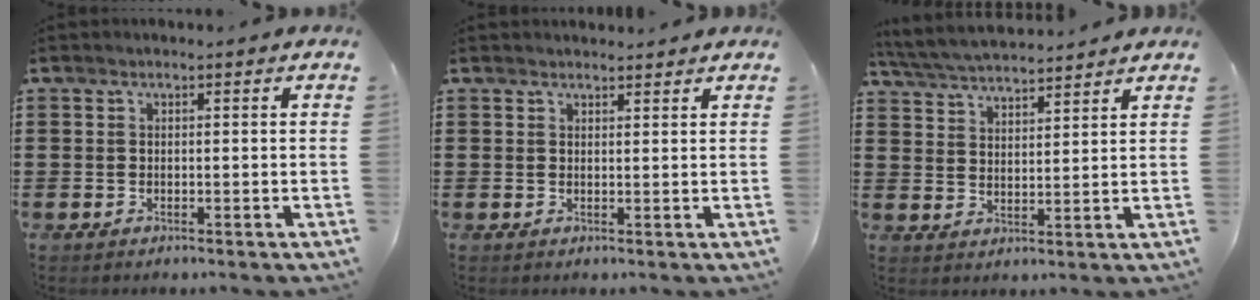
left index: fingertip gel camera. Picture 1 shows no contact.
{"total": 1.5, "force": [1.4, 0.2, 0.1], "torque": [-0.006, 0.001, 0.028]}
{"total": 5.1, "force": [5.0, 0.1, 1.1], "torque": [-0.038, -0.018, 0.089]}